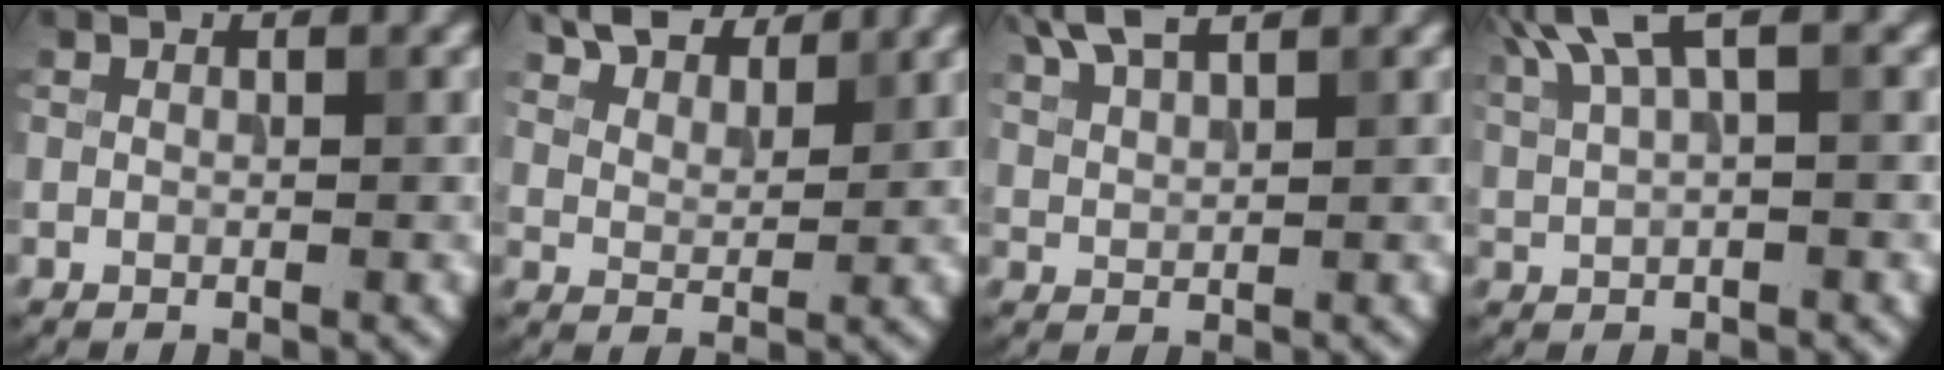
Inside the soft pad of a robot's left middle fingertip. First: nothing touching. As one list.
[{"total": 6.5, "force": [5.5, 2.4, 2.5], "torque": [-0.060, -0.004, 0.103]}, {"total": 3.9, "force": [3.0, 1.0, 2.3], "torque": [-0.052, 0.012, 0.060]}, {"total": 4.9, "force": [2.9, 1.3, 3.8], "torque": [-0.079, 0.017, 0.058]}]